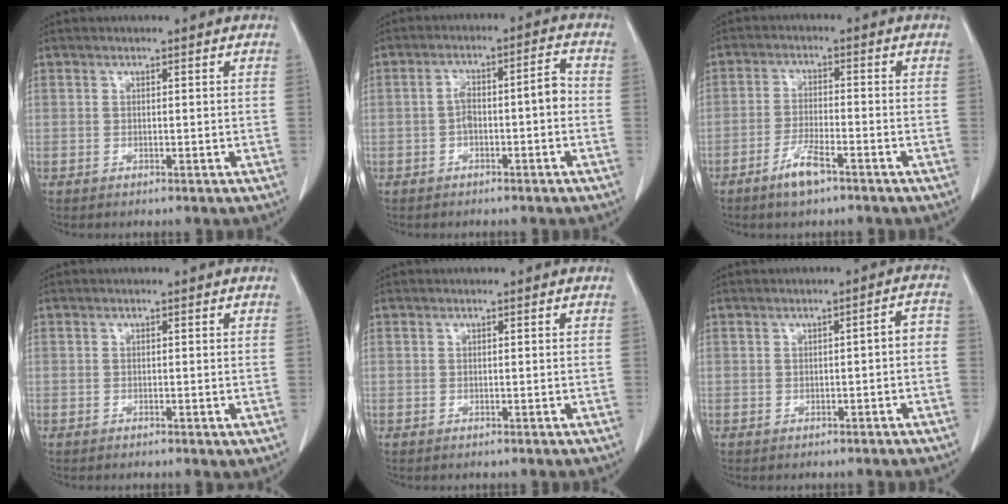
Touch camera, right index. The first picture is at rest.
{"total": 5.9, "force": [-1.1, 1.6, 5.5], "torque": [-0.094, 0.029, -0.017]}
{"total": 4.9, "force": [-3.3, 0.9, 3.5], "torque": [-0.072, -0.003, -0.061]}
{"total": 0.6, "force": [-0.2, 0.2, 0.5], "torque": [-0.010, -0.002, -0.005]}
{"total": 0.0}
{"total": 2.5, "force": [-0.7, 0.7, 2.3], "torque": [-0.024, 0.014, -0.010]}